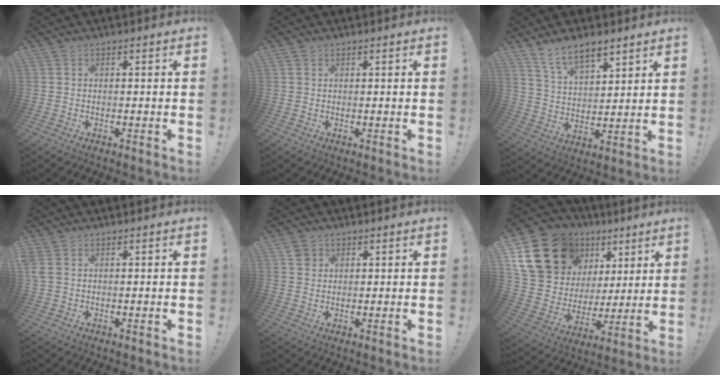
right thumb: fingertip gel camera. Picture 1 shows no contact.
{"total": 0.9, "force": [0.6, 0.6, 0.0], "torque": [0.004, -0.001, 0.011]}
{"total": 10.0, "force": [7.8, 3.9, 5.0], "torque": [-0.089, -0.044, 0.147]}
{"total": 2.8, "force": [1.1, 1.8, 1.7], "torque": [-0.037, 0.005, 0.023]}
{"total": 2.7, "force": [1.5, 2.1, 0.8], "torque": [-0.002, -0.007, 0.027]}
{"total": 20.3, "force": [10.8, 14.5, 9.2], "torque": [-0.159, -0.059, 0.231]}